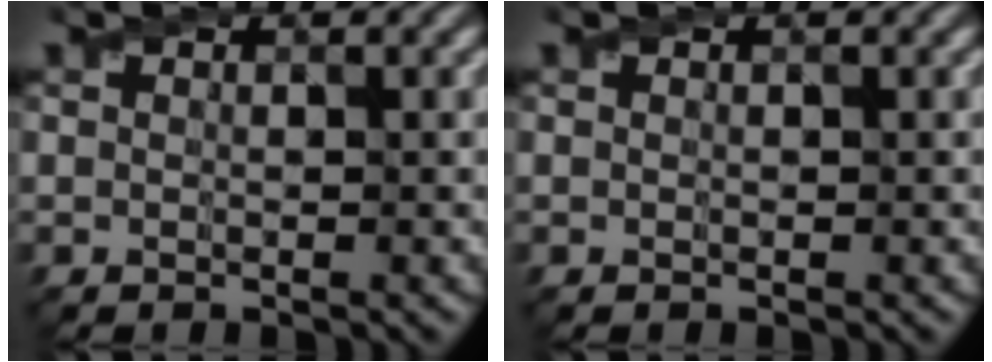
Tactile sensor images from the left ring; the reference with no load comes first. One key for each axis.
{"total": 0.0}